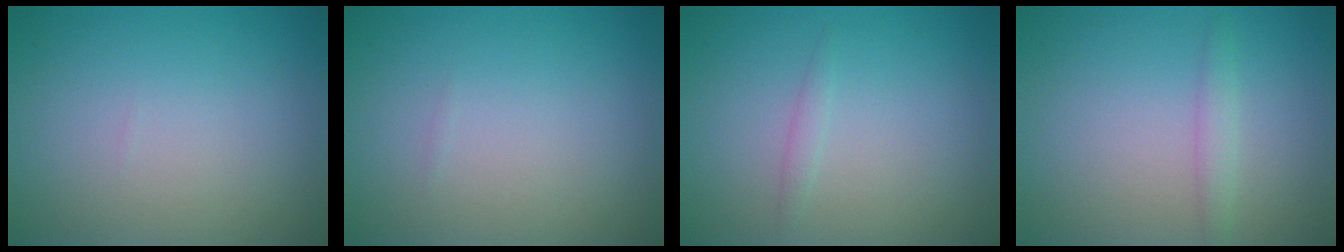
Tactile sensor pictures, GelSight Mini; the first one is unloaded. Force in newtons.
{"total": 0.0}
{"total": 0.8, "press": 0.8, "slide": 0.1}
{"total": 1.3, "press": 1.3, "slide": 0.1}